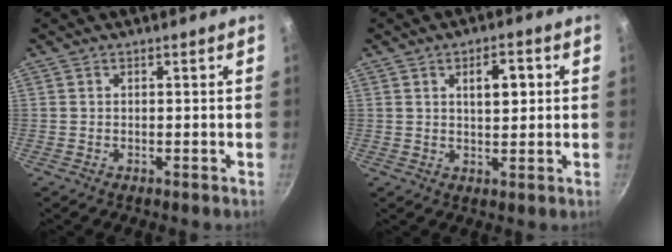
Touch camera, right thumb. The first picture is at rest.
{"total": 5.7, "force": [1.5, 2.7, 4.8], "torque": [-0.054, -0.001, 0.022]}